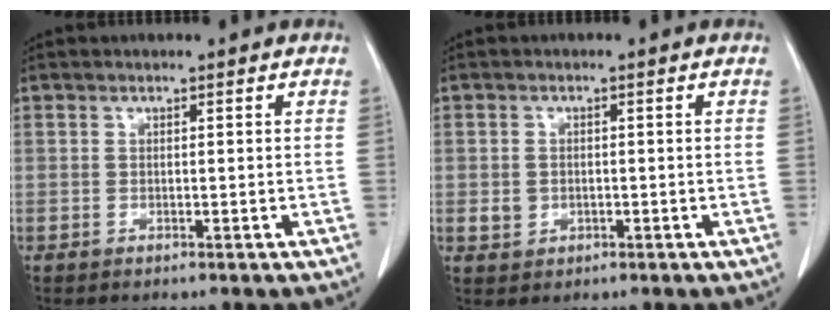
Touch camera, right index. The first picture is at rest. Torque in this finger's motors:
{"motor_torque": [-0.14, 0.05, -0.08, 0.00]}